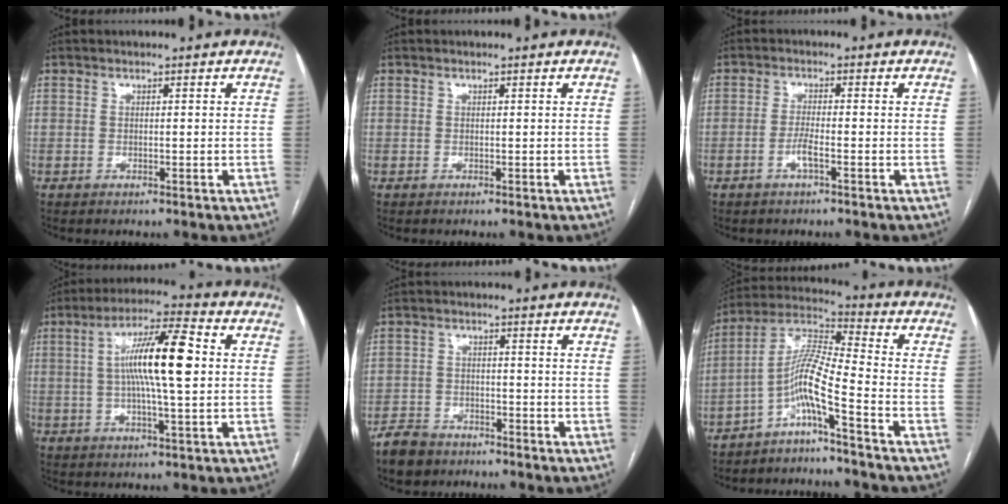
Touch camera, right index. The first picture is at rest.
{"total": 0.0}
{"total": 2.5, "force": [-1.2, 0.0, 2.2], "torque": [-0.043, -0.001, -0.028]}
{"total": 12.5, "force": [1.3, 1.3, 12.4], "torque": [-0.218, 0.016, 0.017]}
{"total": 5.3, "force": [-4.4, 2.8, 1.3], "torque": [-0.029, -0.002, -0.082]}
{"total": 8.6, "force": [-4.9, -0.9, 7.0], "torque": [-0.146, 0.014, -0.102]}